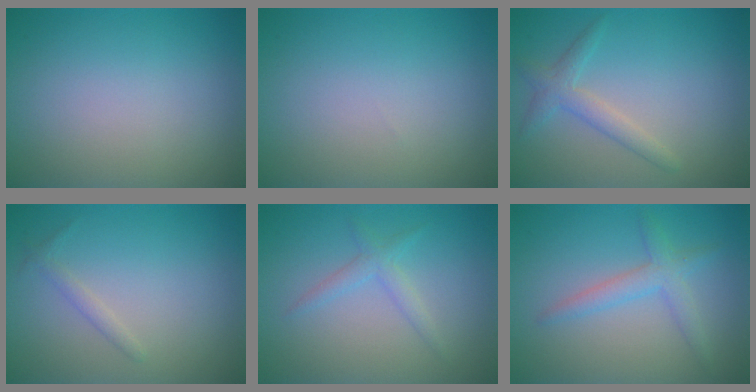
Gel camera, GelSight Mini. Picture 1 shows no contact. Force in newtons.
{"total": 0.0}
{"total": 2.2, "press": 2.2, "slide": 0.1}
{"total": 0.9, "press": 0.9, "slide": 0.1}
{"total": 1.6, "press": 1.6, "slide": 0.1}
{"total": 2.4, "press": 2.4, "slide": 0.3}